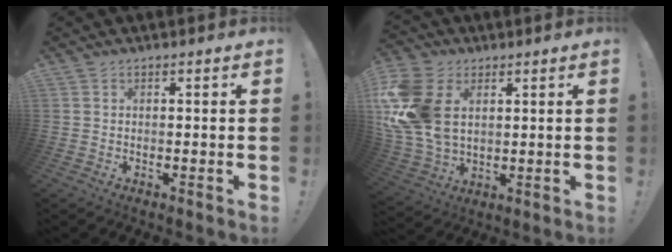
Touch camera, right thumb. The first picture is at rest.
{"total": 20.2, "force": [4.0, 14.3, 13.7], "torque": [-0.287, -0.011, 0.080]}